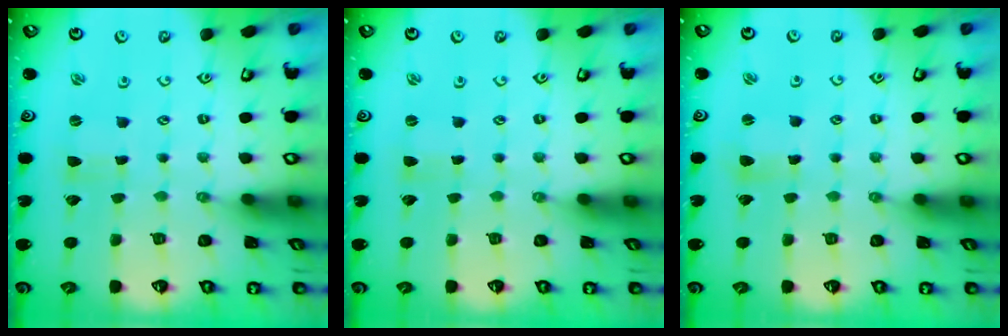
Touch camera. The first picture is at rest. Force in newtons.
{"total": 0.0}
{"total": 2.3, "press": 2.2, "slide": 0.3}